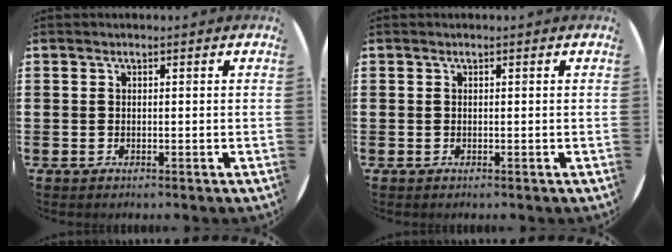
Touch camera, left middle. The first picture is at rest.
{"total": 0.0}